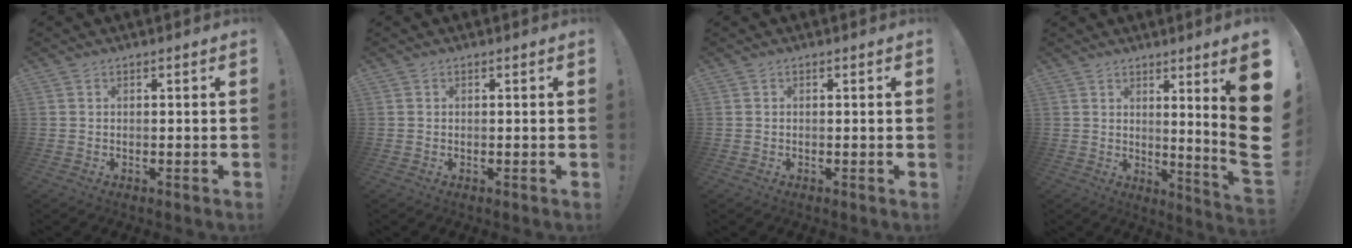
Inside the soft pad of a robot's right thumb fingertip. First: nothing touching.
{"total": 0.0}
{"total": 0.0}
{"total": 11.5, "force": [2.7, -2.1, 11.0], "torque": [-0.155, -0.050, 0.025]}